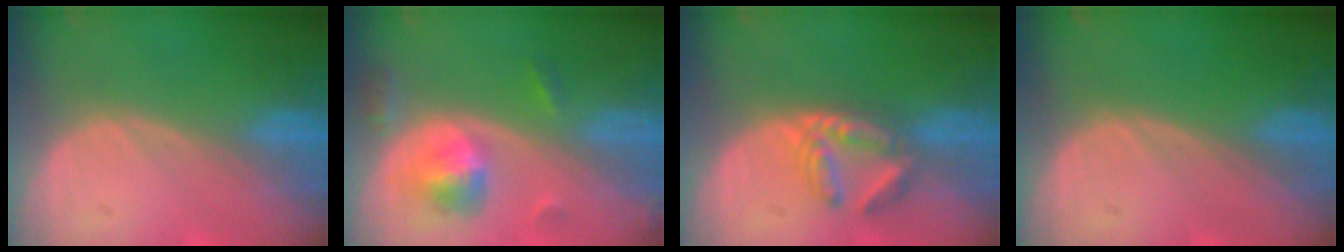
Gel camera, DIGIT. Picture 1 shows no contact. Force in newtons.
{"total": 5.6, "press": 5.2, "slide": 1.9}
{"total": 5.9, "press": 5.3, "slide": 2.5}
{"total": 0.0}